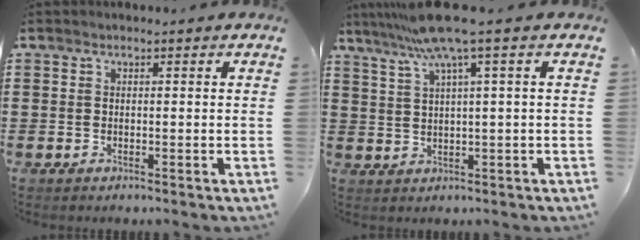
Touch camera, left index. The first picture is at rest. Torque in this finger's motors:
{"motor_torque": [1.04, -1.10, 0.81, 0.21]}